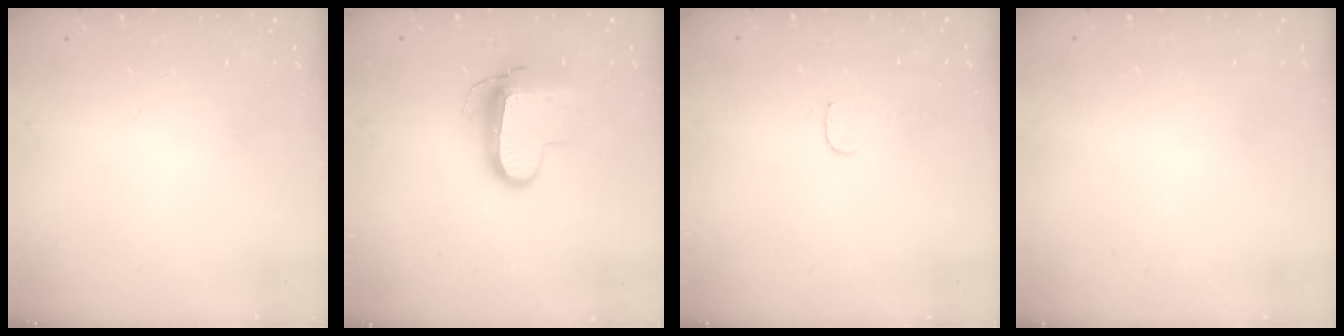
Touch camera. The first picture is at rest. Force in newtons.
{"total": 11.1, "press": 11.1, "slide": 1.0}
{"total": 3.2, "press": 3.1, "slide": 0.3}
{"total": 0.6, "press": 0.5, "slide": 0.2}